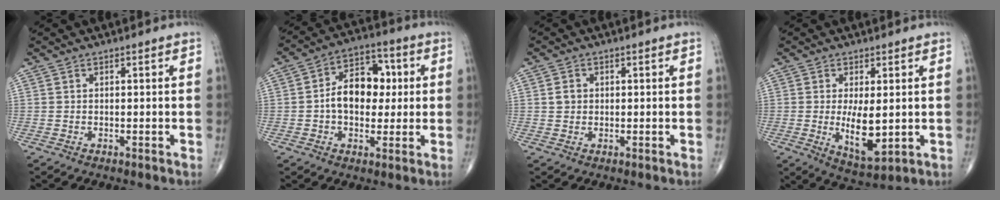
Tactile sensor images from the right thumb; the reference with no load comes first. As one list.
[{"total": 11.7, "force": [0.5, 8.0, 8.5], "torque": [-0.101, 0.025, 0.000]}, {"total": 2.1, "force": [0.3, 1.8, 0.9], "torque": [-0.009, 0.002, 0.007]}, {"total": 8.3, "force": [-0.3, 3.2, 7.6], "torque": [-0.122, -0.022, 0.006]}]